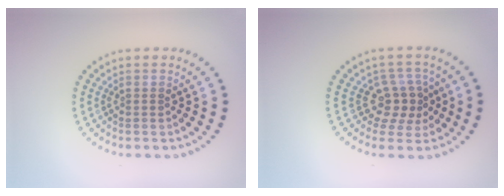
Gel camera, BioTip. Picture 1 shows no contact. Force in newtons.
{"total": 3.0, "press": 2.4, "slide": 1.8}